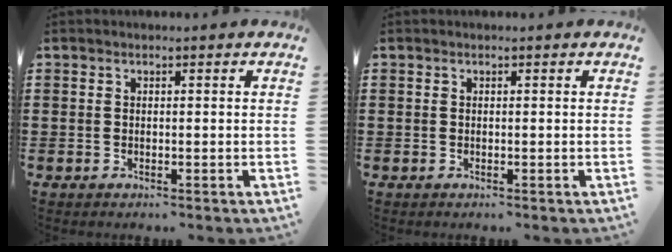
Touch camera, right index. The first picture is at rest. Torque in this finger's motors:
{"motor_torque": [0.00, 0.00, 0.00, 0.00]}